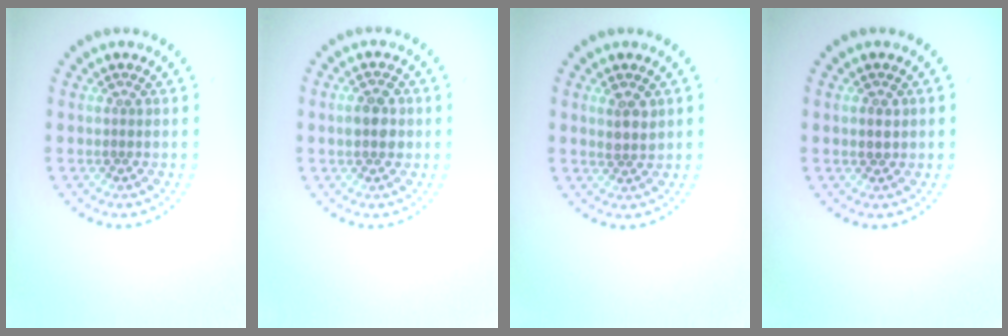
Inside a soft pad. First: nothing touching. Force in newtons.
{"total": 2.8, "press": 2.8, "slide": 0.1}
{"total": 1.9, "press": 1.7, "slide": 0.7}
{"total": 1.1, "press": 1.0, "slide": 0.2}